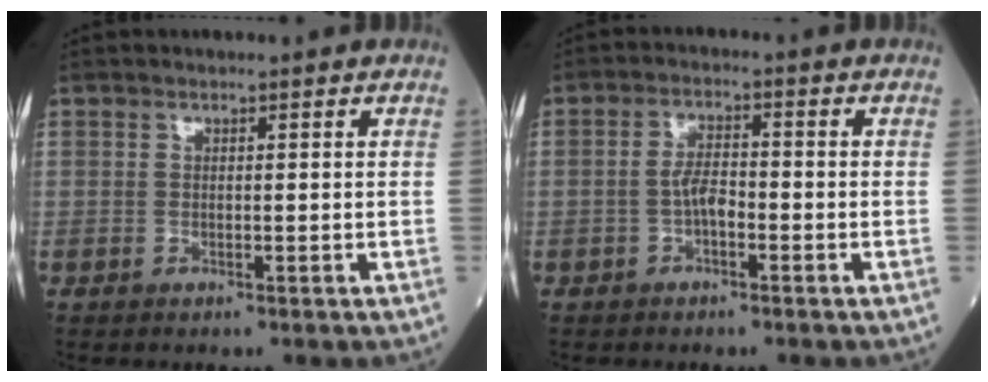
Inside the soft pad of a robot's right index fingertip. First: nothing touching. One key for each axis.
{"total": 3.2, "fx": -1.0, "fy": 1.1, "fz": 2.8, "tx": -0.051, "ty": 0.007, "tz": -0.020}